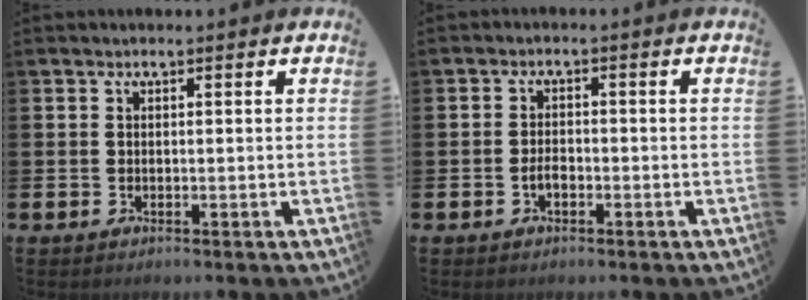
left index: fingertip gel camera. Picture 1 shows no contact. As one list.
[{"total": 1.9, "force": [-0.7, 1.0, 1.4], "torque": [-0.019, -0.001, -0.015]}]